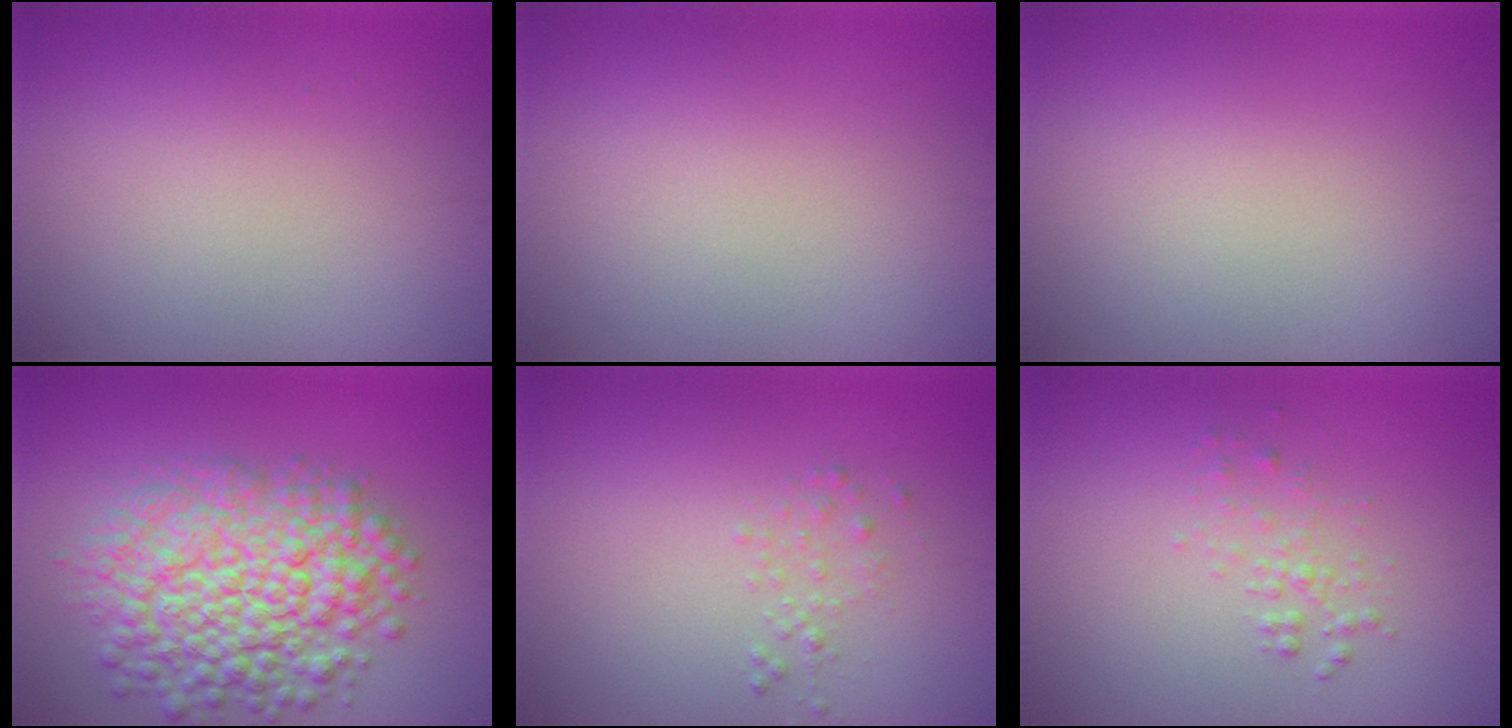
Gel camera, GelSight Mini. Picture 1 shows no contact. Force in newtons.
{"total": 0.0}
{"total": 0.0}
{"total": 9.6, "press": 9.6, "slide": 0.3}
{"total": 1.1, "press": 1.1, "slide": 0.1}
{"total": 1.3, "press": 1.3, "slide": 0.1}